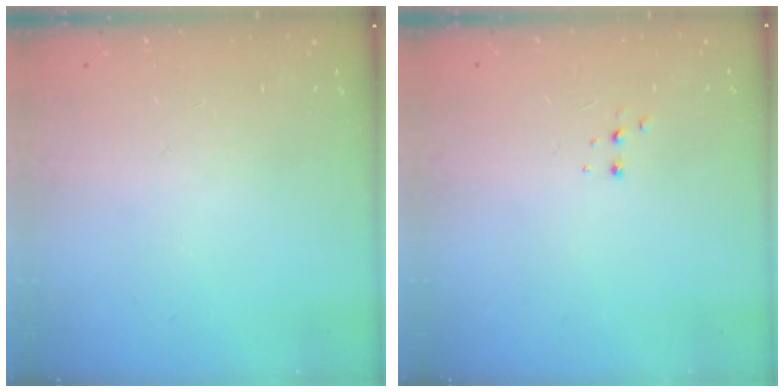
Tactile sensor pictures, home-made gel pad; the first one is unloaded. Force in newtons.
{"total": 2.7, "press": 2.7, "slide": 0.5}